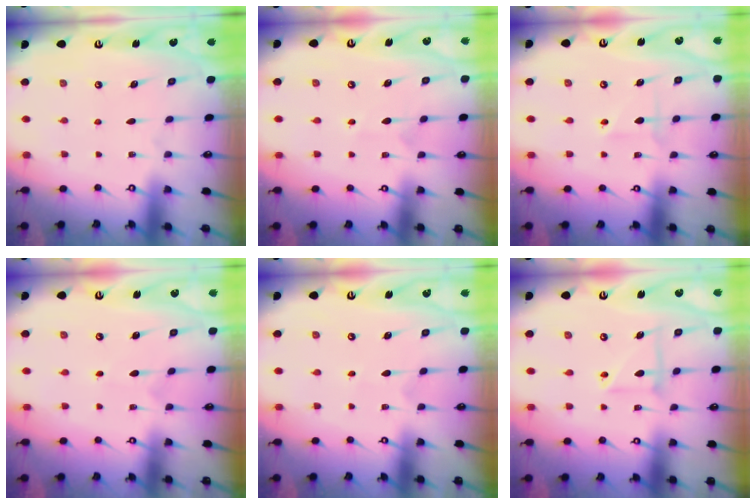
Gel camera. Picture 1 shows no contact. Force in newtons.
{"total": 2.8, "press": 2.7, "slide": 0.3}
{"total": 2.5, "press": 2.4, "slide": 0.6}
{"total": 1.9, "press": 1.9, "slide": 0.2}
{"total": 0.7, "press": 0.7, "slide": 0.0}
{"total": 4.7, "press": 4.7, "slide": 0.5}